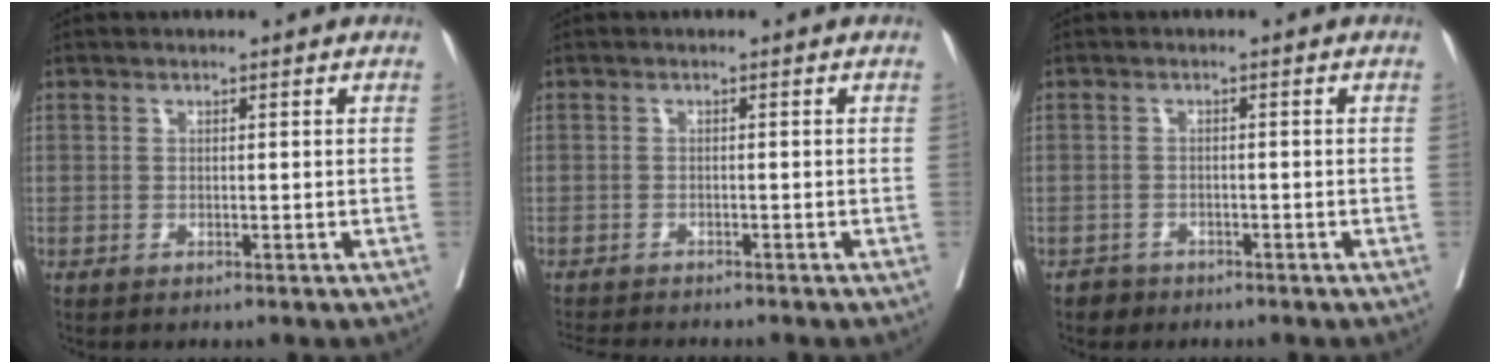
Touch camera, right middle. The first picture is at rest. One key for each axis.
{"total": 5.3, "fx": -5.0, "fy": 0.3, "fz": 1.8, "tx": -0.027, "ty": -0.013, "tz": -0.078}
{"total": 1.7, "fx": -1.3, "fy": 1.1, "fz": -0.2, "tx": -0.005, "ty": 0.004, "tz": -0.023}